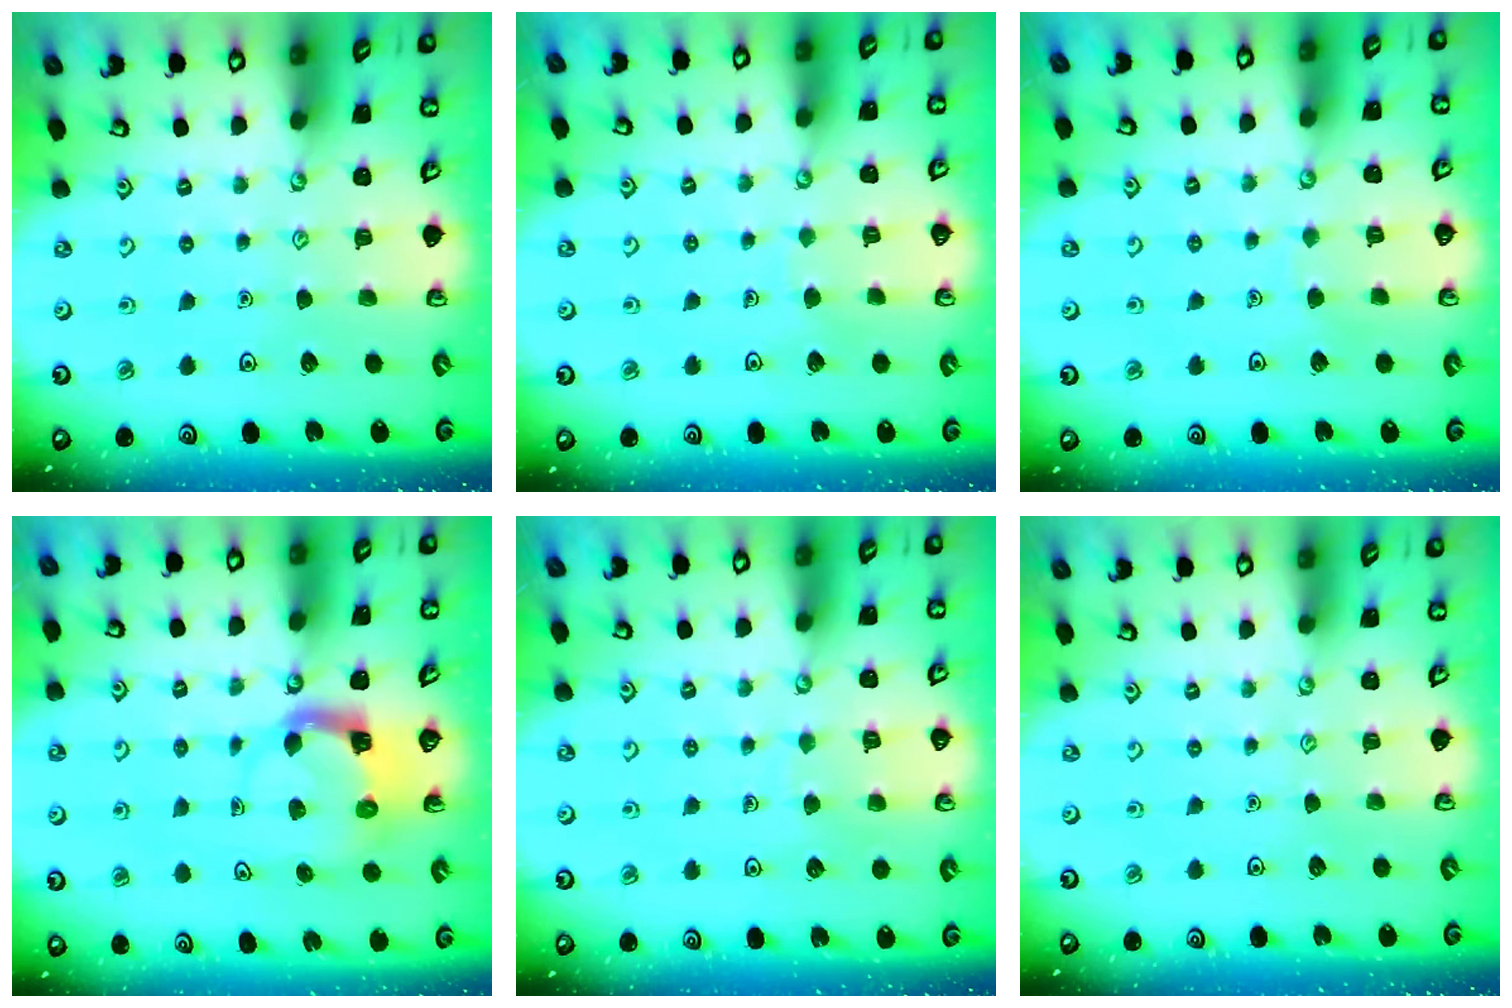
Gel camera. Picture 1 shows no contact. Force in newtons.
{"total": 2.2, "press": 2.2, "slide": 0.1}
{"total": 2.4, "press": 2.4, "slide": 0.1}
{"total": 3.8, "press": 3.7, "slide": 0.6}
{"total": 5.1, "press": 5.1, "slide": 0.4}
{"total": 0.0}